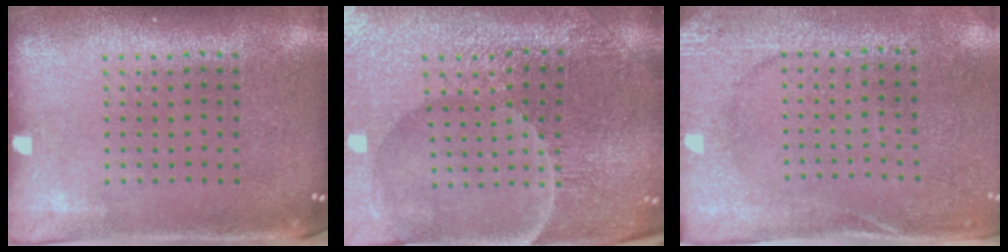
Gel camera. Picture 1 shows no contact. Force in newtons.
{"total": 4.4, "press": 4.4, "slide": 0.8}
{"total": 2.6, "press": 2.4, "slide": 0.9}